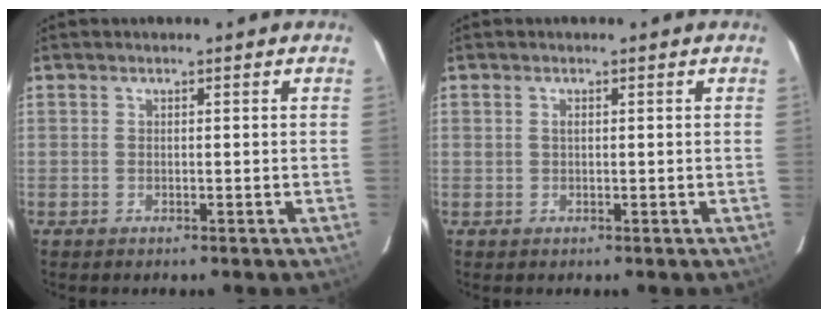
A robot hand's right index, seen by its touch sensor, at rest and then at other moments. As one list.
[{"total": 0.6, "force": [0.3, 0.3, 0.4], "torque": [-0.005, 0.002, 0.005]}]